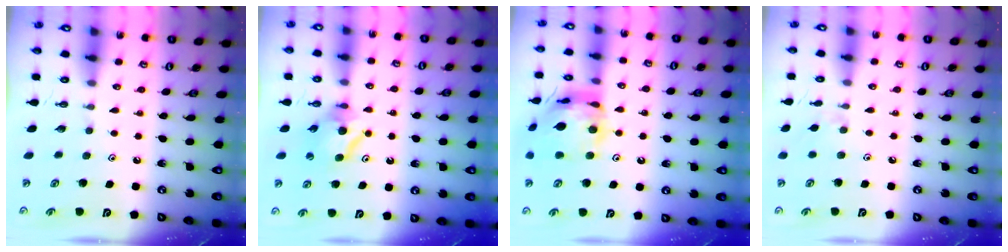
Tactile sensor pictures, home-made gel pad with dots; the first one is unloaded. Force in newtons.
{"total": 7.6, "press": 7.6, "slide": 0.3}
{"total": 16.8, "press": 16.7, "slide": 1.8}
{"total": 2.9, "press": 2.9, "slide": 0.5}